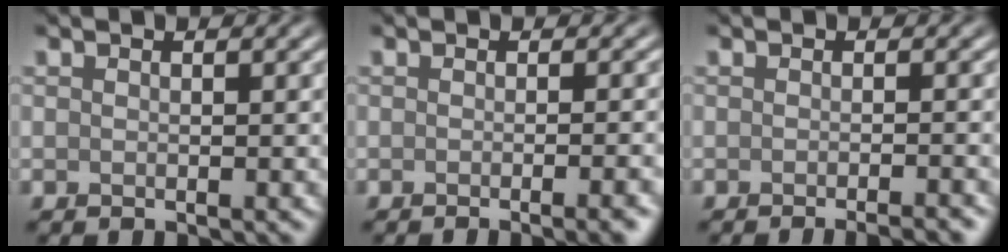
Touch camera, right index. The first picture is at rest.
{"total": 4.2, "force": [-1.8, 1.4, 3.6], "torque": [-0.012, 0.006, -0.021]}
{"total": 3.3, "force": [-2.3, 0.8, 2.3], "torque": [-0.011, 0.007, -0.030]}